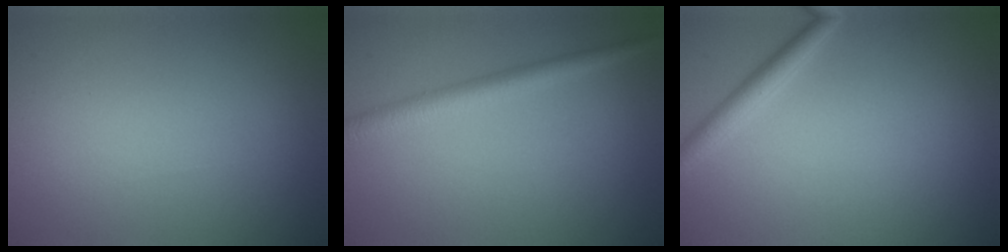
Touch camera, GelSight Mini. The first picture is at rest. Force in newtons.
{"total": 2.8, "press": 2.8, "slide": 0.2}
{"total": 2.0, "press": 2.0, "slide": 0.1}